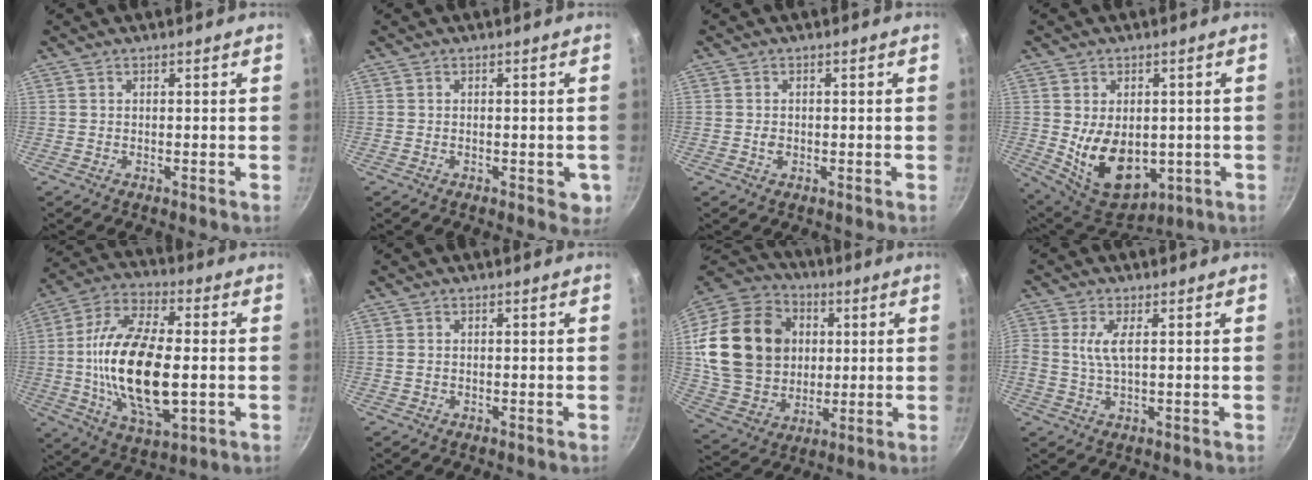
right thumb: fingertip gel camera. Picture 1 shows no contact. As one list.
[{"total": 3.4, "force": [-0.9, 1.7, 2.8], "torque": [-0.023, -0.002, -0.012]}, {"total": 1.5, "force": [-0.3, 1.2, 0.8], "torque": [-0.013, 0.004, -0.005]}, {"total": 13.9, "force": [-1.2, 9.5, 10.1], "torque": [-0.131, -0.021, 0.010]}, {"total": 21.3, "force": [-1.3, 9.9, 18.8], "torque": [-0.354, 0.010, -0.028]}, {"total": 1.1, "force": [-0.1, 0.9, 0.6], "torque": [-0.010, 0.002, -0.002]}, {"total": 24.4, "force": [3.7, 19.5, 14.1], "torque": [-0.237, 0.011, 0.078]}, {"total": 4.4, "force": [0.8, 1.5, 4.0], "torque": [-0.096, 0.003, 0.016]}]